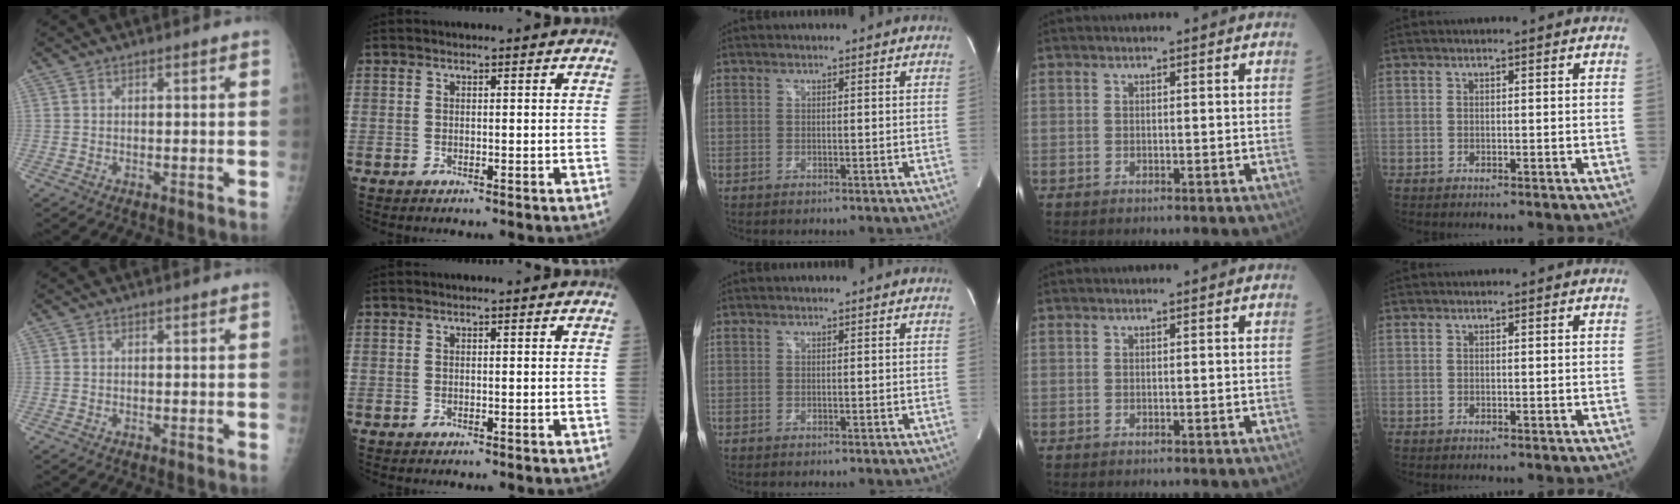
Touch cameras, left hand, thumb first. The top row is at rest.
{}